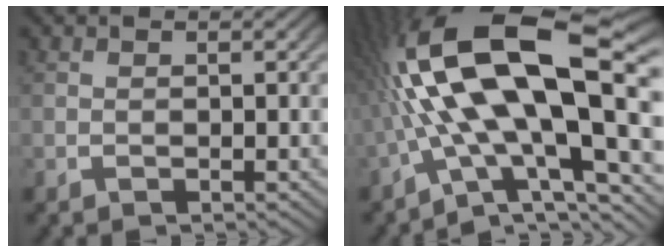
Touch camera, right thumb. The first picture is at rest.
{"total": 15.9, "force": [0.2, 9.2, 13.0], "torque": [-0.270, -0.035, 0.020]}